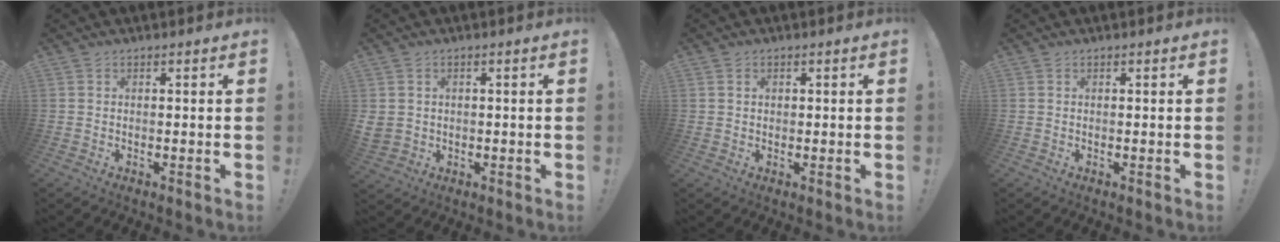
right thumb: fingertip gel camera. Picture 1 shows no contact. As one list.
[{"total": 3.4, "force": [0.8, 3.2, 1.1], "torque": [-0.021, -0.004, 0.017]}, {"total": 1.1, "force": [0.5, 1.0, 0.1], "torque": [0.004, 0.000, 0.006]}, {"total": 0.0}]